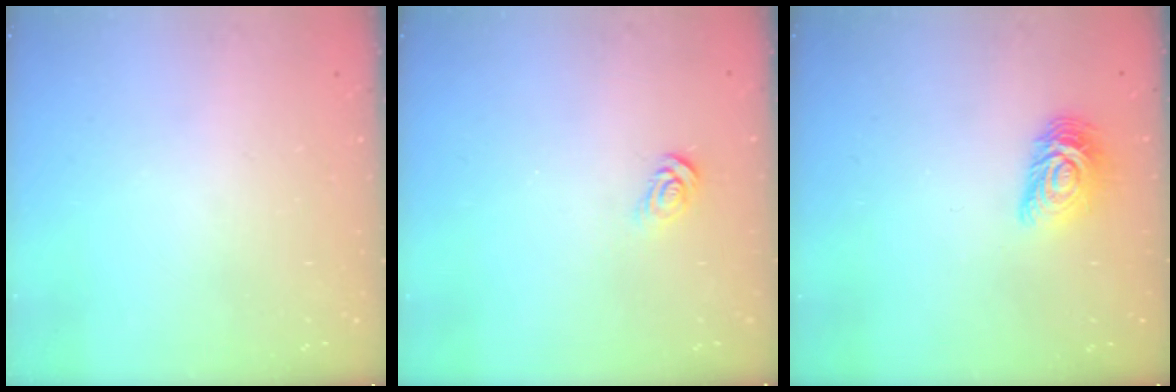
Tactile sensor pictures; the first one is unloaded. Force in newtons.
{"total": 4.3, "press": 4.3, "slide": 0.4}
{"total": 8.5, "press": 8.5, "slide": 0.5}